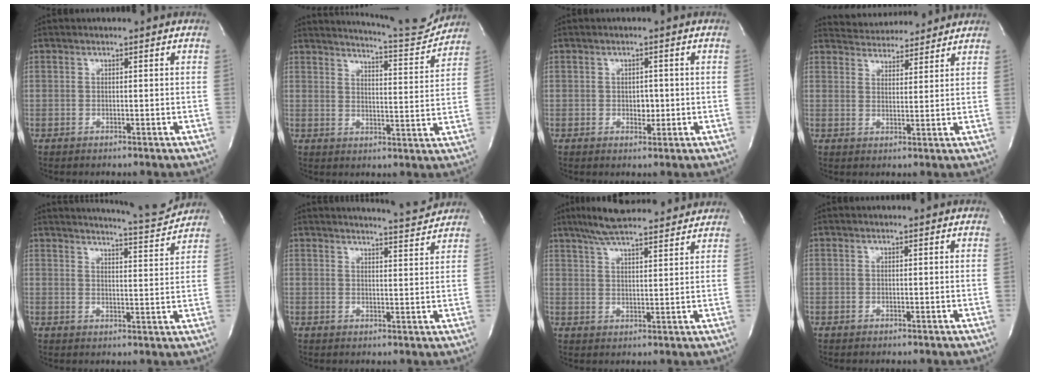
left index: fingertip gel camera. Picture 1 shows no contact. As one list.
[{"total": 10.8, "force": [10.6, -0.4, 1.8], "torque": [-0.031, -0.030, 0.140]}, {"total": 1.9, "force": [-0.3, 1.3, 1.4], "torque": [-0.018, 0.001, -0.001]}, {"total": 9.0, "force": [8.7, 1.9, 1.5], "torque": [-0.025, 0.017, 0.125]}, {"total": 8.5, "force": [8.3, -0.8, 1.4], "torque": [-0.031, -0.020, 0.110]}, {"total": 5.4, "force": [5.4, -0.7, 0.3], "torque": [-0.017, -0.013, 0.067]}, {"total": 14.4, "force": [12.6, 1.9, 6.6], "torque": [-0.116, 0.029, 0.190]}, {"total": 0.0}]